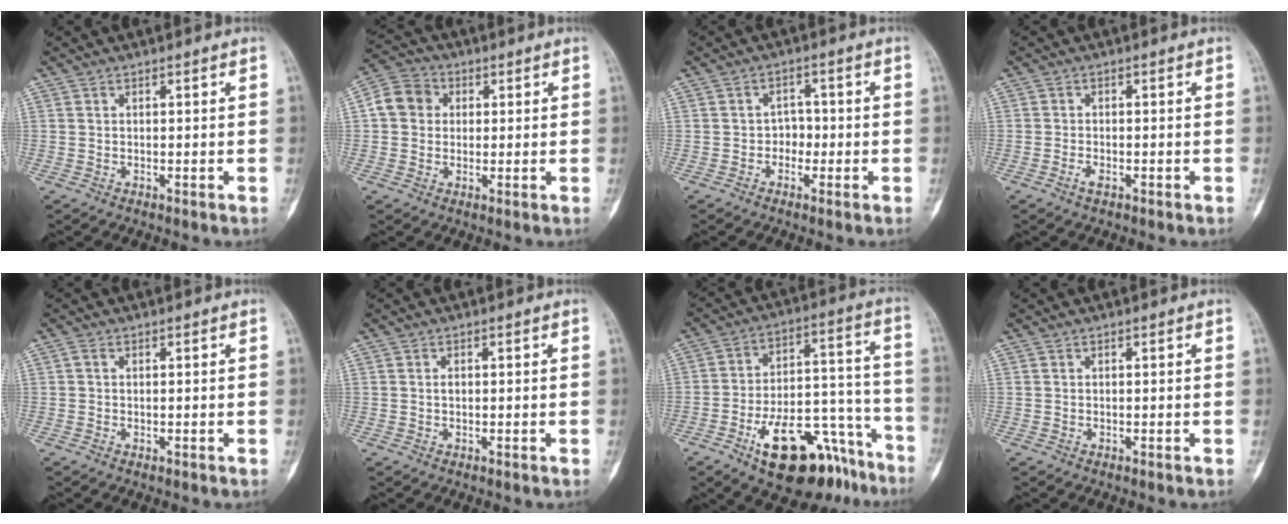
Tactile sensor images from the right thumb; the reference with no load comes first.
{"total": 7.0, "force": [1.0, 6.1, 3.2], "torque": [-0.044, 0.015, 0.006]}
{"total": 3.0, "force": [-0.9, 2.5, 1.3], "torque": [0.008, 0.012, -0.022]}
{"total": 1.5, "force": [-0.9, 0.6, 1.0], "torque": [-0.023, 0.003, -0.019]}
{"total": 0.6, "force": [0.1, 0.4, 0.4], "torque": [-0.010, 0.000, -0.002]}
{"total": 0.8, "force": [0.1, 0.5, 0.6], "torque": [-0.006, 0.002, 0.002]}
{"total": 21.1, "force": [-12.9, 9.6, 13.6], "torque": [-0.158, 0.098, -0.197]}
{"total": 0.0}